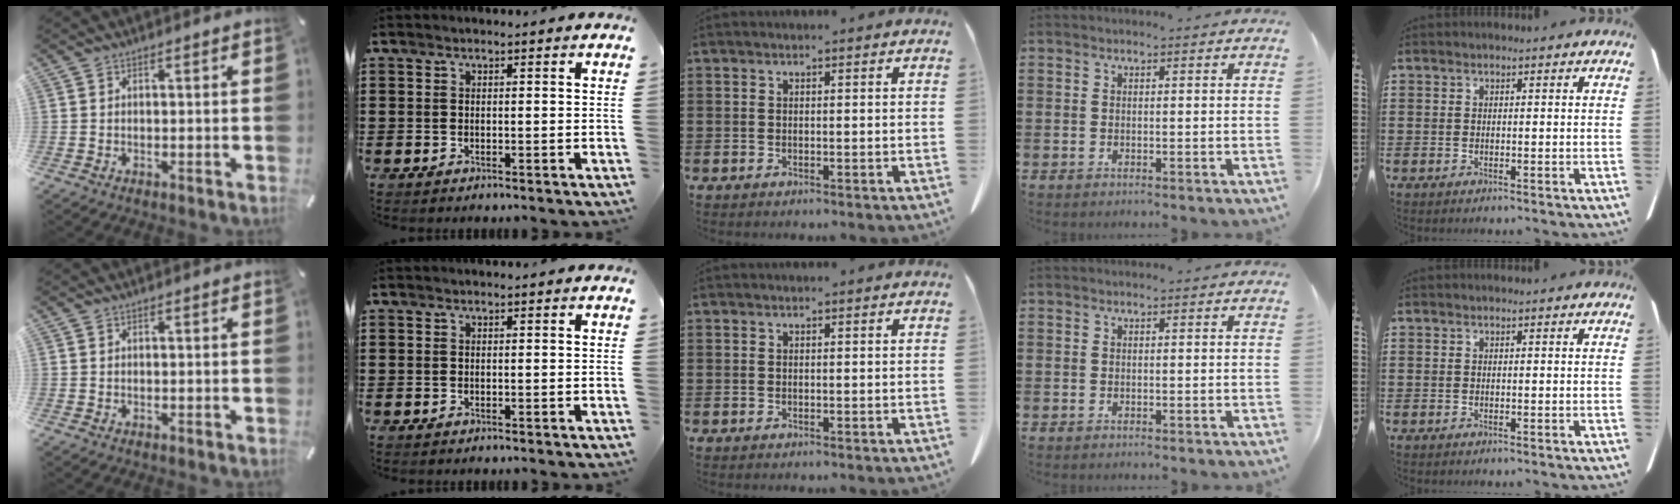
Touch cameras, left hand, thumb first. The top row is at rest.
{}